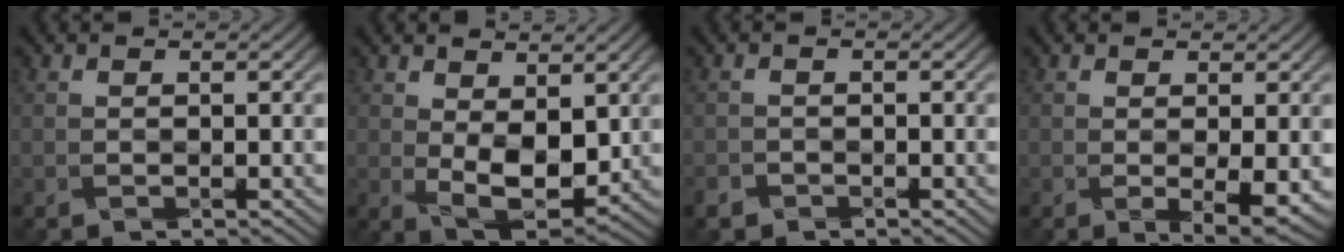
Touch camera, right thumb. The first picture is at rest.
{"total": 5.9, "force": [1.2, 3.4, 4.7], "torque": [-0.097, -0.015, 0.033]}
{"total": 1.5, "force": [-1.4, 0.4, -0.4], "torque": [0.001, -0.010, -0.022]}
{"total": 3.0, "force": [-0.1, 0.6, 3.0], "torque": [-0.054, -0.011, 0.008]}